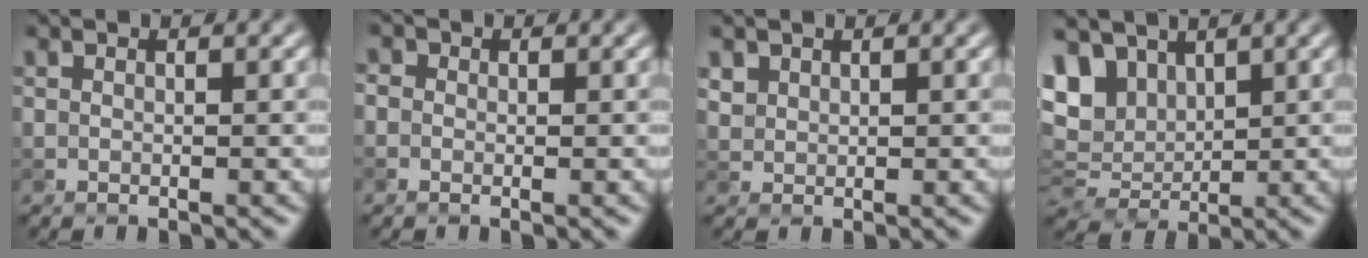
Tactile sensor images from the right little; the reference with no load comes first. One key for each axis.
{"total": 1.0, "fx": 0.1, "fy": 0.9, "fz": 0.3, "tx": -0.009, "ty": -0.001, "tz": -0.008}
{"total": 1.2, "fx": 0.7, "fy": 0.9, "fz": 0.2, "tx": -0.005, "ty": -0.001, "tz": 0.020}
{"total": 6.9, "fx": 3.0, "fy": 4.4, "fz": 4.3, "tx": -0.106, "ty": 0.021, "tz": 0.056}